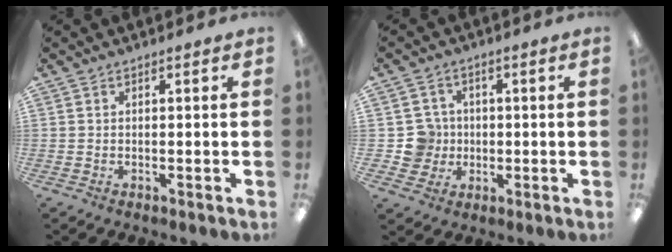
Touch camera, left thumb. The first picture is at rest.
{"total": 6.7, "force": [-0.3, 6.6, 0.8], "torque": [-0.016, 0.013, 0.003]}